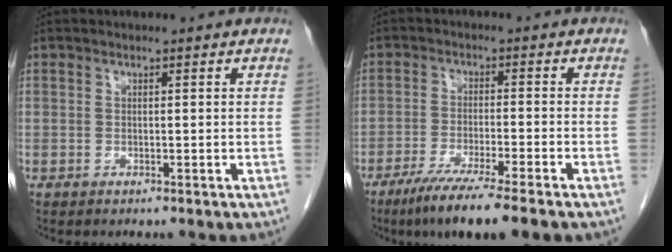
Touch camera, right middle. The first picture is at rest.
{"total": 9.4, "force": [-6.8, -0.5, 6.5], "torque": [-0.112, -0.028, -0.111]}